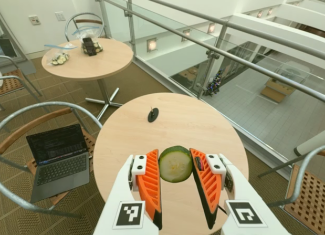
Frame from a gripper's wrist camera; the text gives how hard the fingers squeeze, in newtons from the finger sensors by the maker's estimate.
{"total": 7.7, "left": 8.1, "right": 7.3}